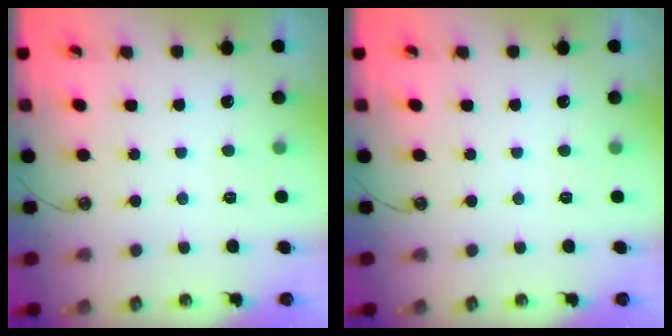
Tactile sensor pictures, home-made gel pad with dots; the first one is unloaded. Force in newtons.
{"total": 0.0}